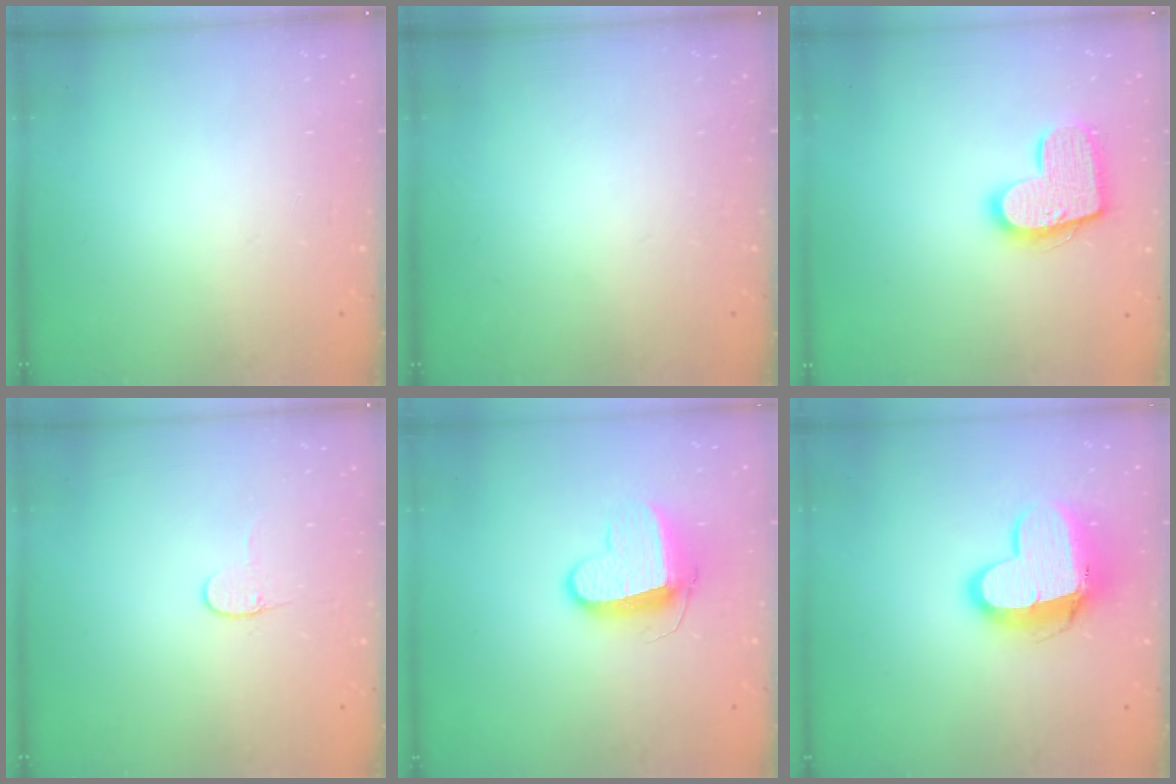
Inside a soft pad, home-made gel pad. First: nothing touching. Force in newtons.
{"total": 0.0}
{"total": 15.7, "press": 15.6, "slide": 0.9}
{"total": 3.2, "press": 3.2, "slide": 0.3}
{"total": 10.3, "press": 10.3, "slide": 0.5}
{"total": 13.5, "press": 13.5, "slide": 1.2}